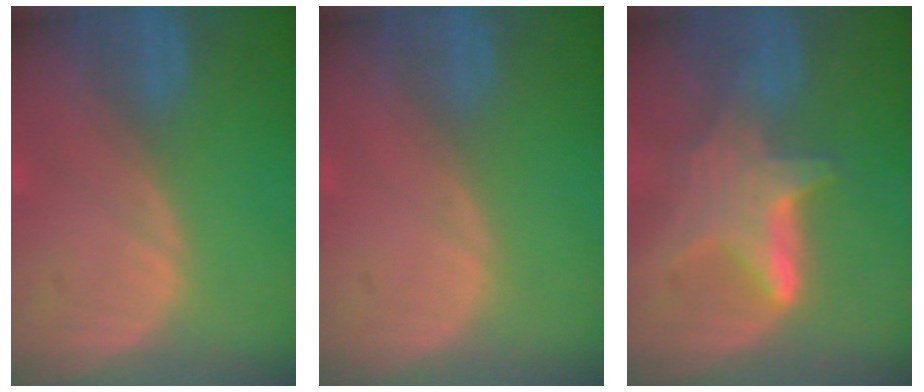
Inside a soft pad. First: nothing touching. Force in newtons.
{"total": 0.0}
{"total": 6.2, "press": 6.1, "slide": 1.3}